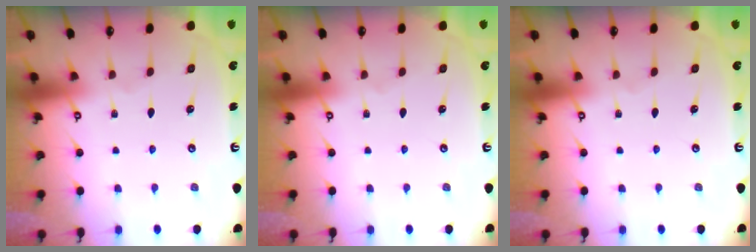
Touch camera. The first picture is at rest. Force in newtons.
{"total": 0.0}
{"total": 0.0}